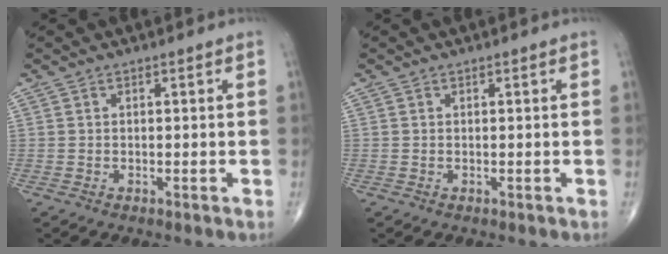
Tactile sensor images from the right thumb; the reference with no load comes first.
{"total": 0.0}